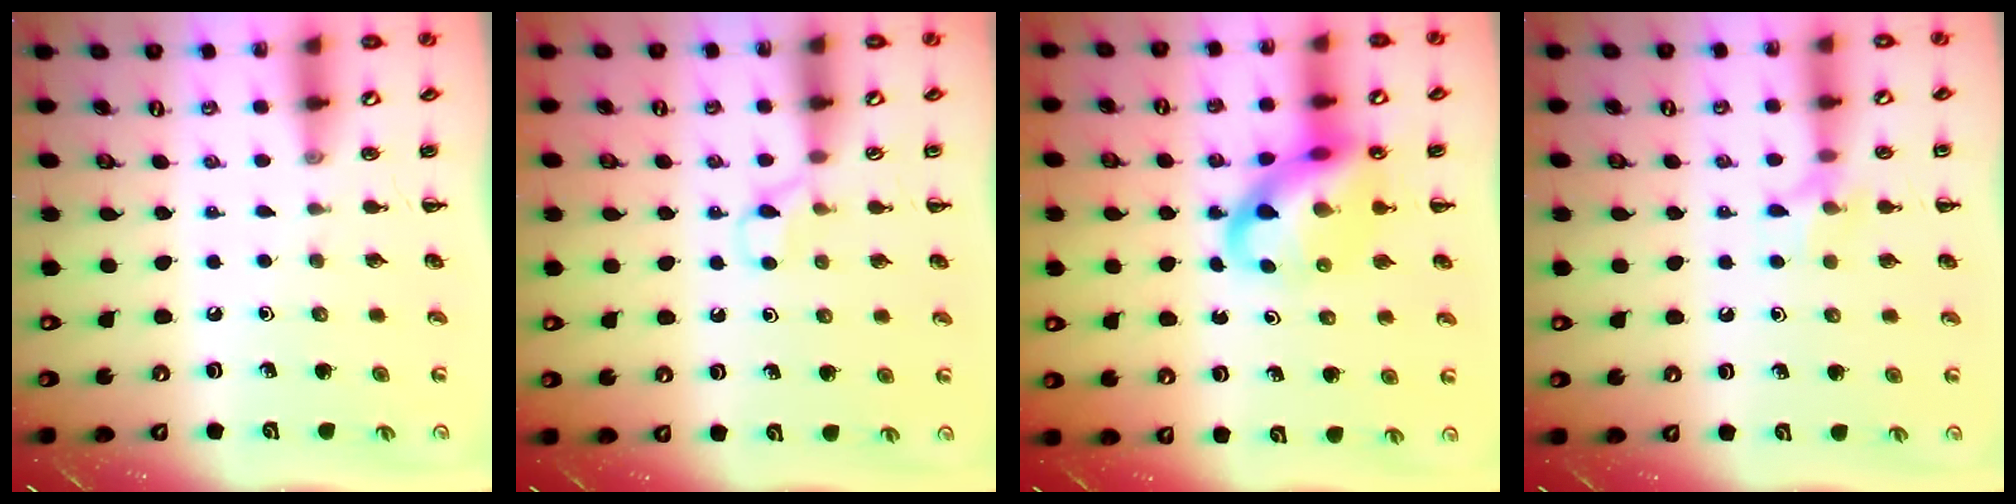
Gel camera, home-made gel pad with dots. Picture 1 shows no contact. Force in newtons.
{"total": 4.7, "press": 4.4, "slide": 1.4}
{"total": 13.8, "press": 13.3, "slide": 3.6}
{"total": 7.4, "press": 7.2, "slide": 1.3}